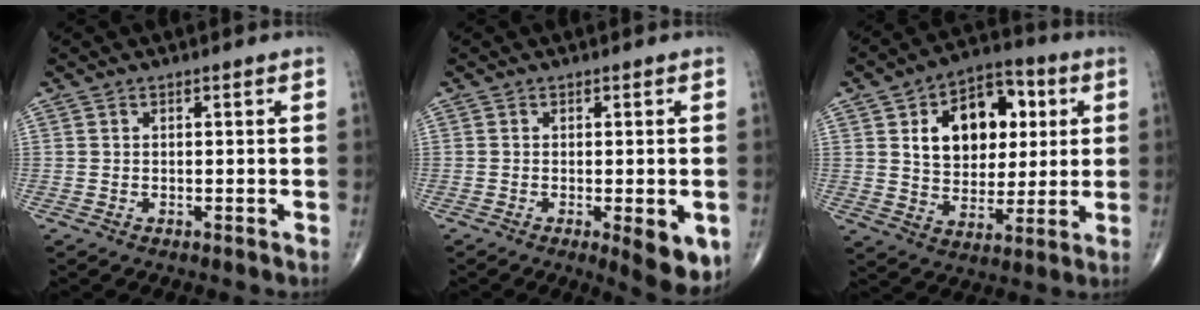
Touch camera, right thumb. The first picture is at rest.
{"total": 7.7, "force": [-2.2, 2.3, 7.0], "torque": [-0.091, -0.018, -0.029]}
{"total": 16.8, "force": [4.5, 11.5, 11.4], "torque": [-0.124, 0.002, 0.073]}